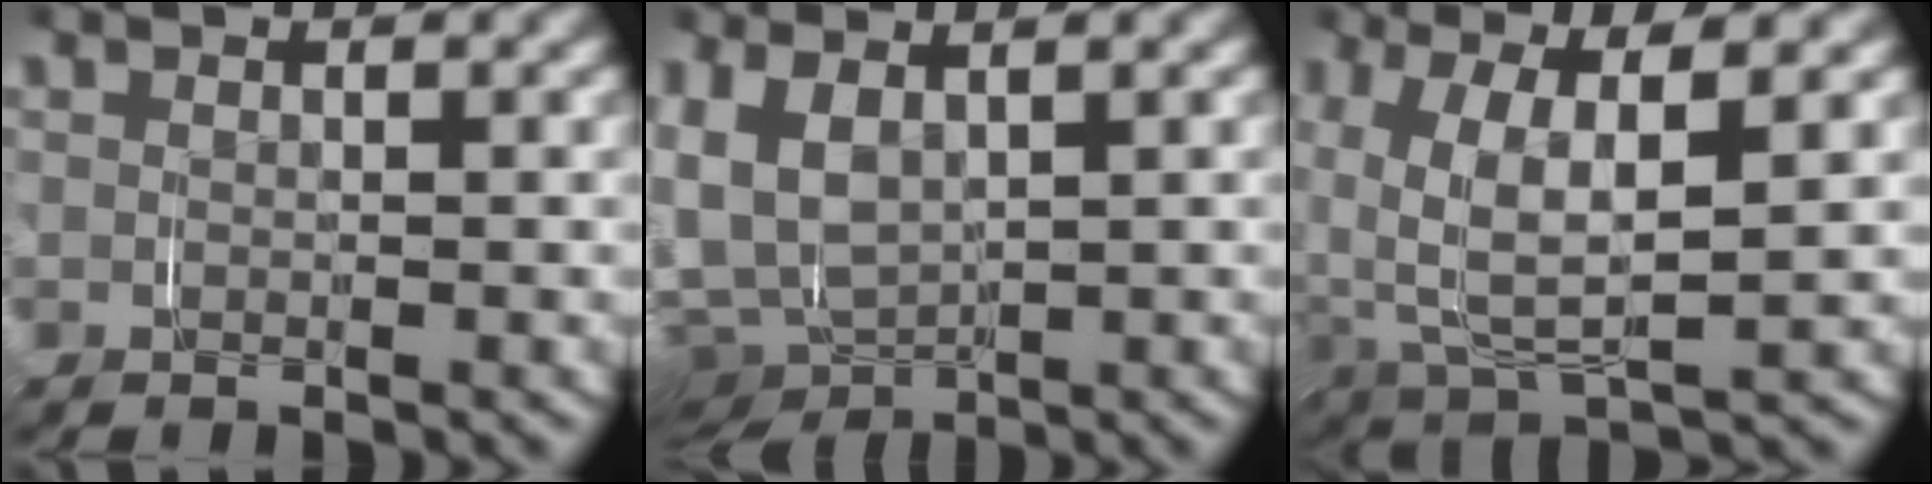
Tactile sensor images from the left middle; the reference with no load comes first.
{"total": 7.9, "force": [-2.1, 7.2, 2.5], "torque": [-0.090, -0.040, -0.032]}
{"total": 4.4, "force": [1.9, 2.4, 3.2], "torque": [-0.062, 0.002, 0.026]}